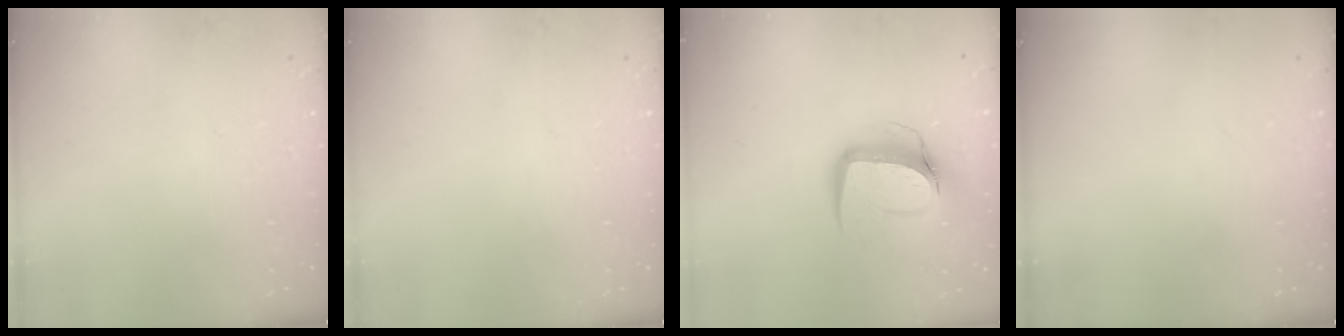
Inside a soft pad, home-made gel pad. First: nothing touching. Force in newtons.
{"total": 0.0}
{"total": 12.4, "press": 12.3, "slide": 1.5}
{"total": 0.0}